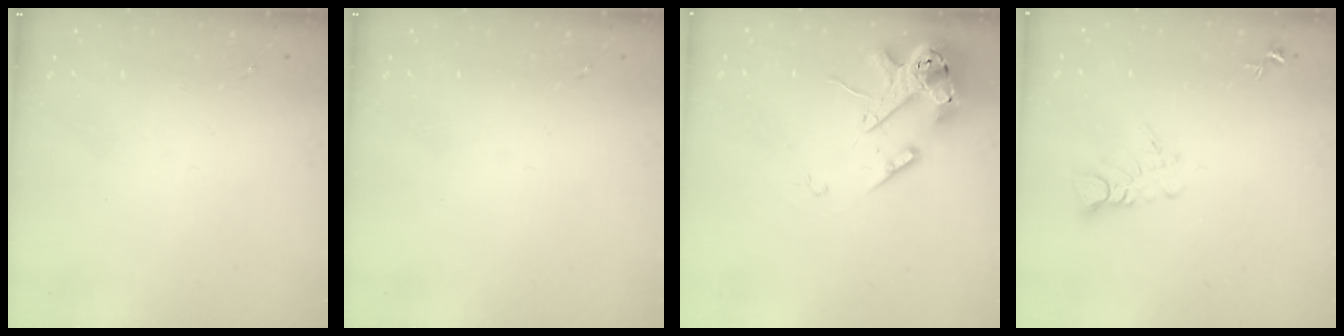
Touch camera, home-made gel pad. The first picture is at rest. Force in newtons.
{"total": 0.0}
{"total": 15.0, "press": 14.9, "slide": 2.1}
{"total": 5.0, "press": 5.0, "slide": 0.3}